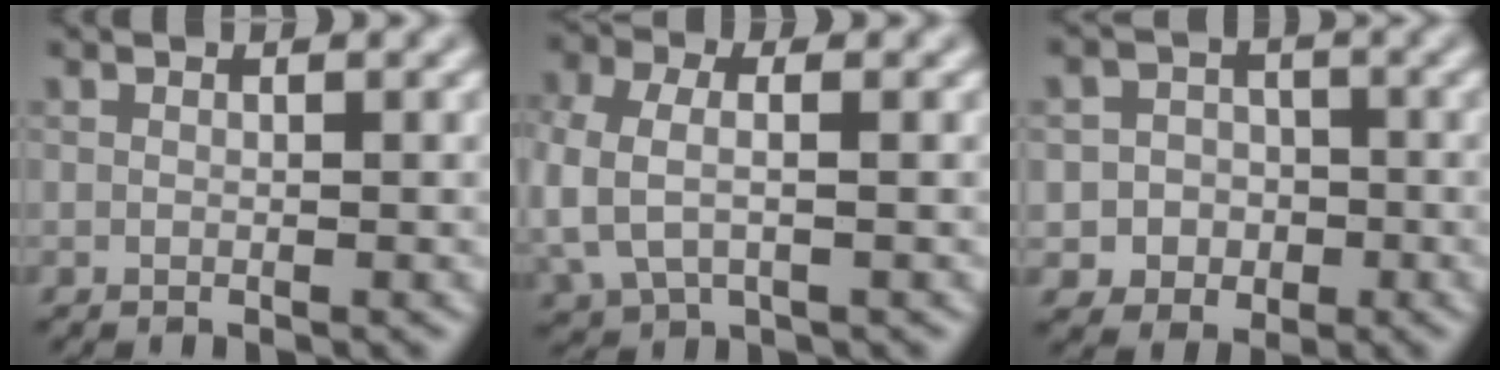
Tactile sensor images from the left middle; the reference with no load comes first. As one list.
[{"total": 4.4, "force": [-0.4, 2.9, 3.3], "torque": [-0.094, -0.004, -0.006]}, {"total": 4.0, "force": [-1.0, 3.8, 1.0], "torque": [0.007, 0.009, -0.036]}]